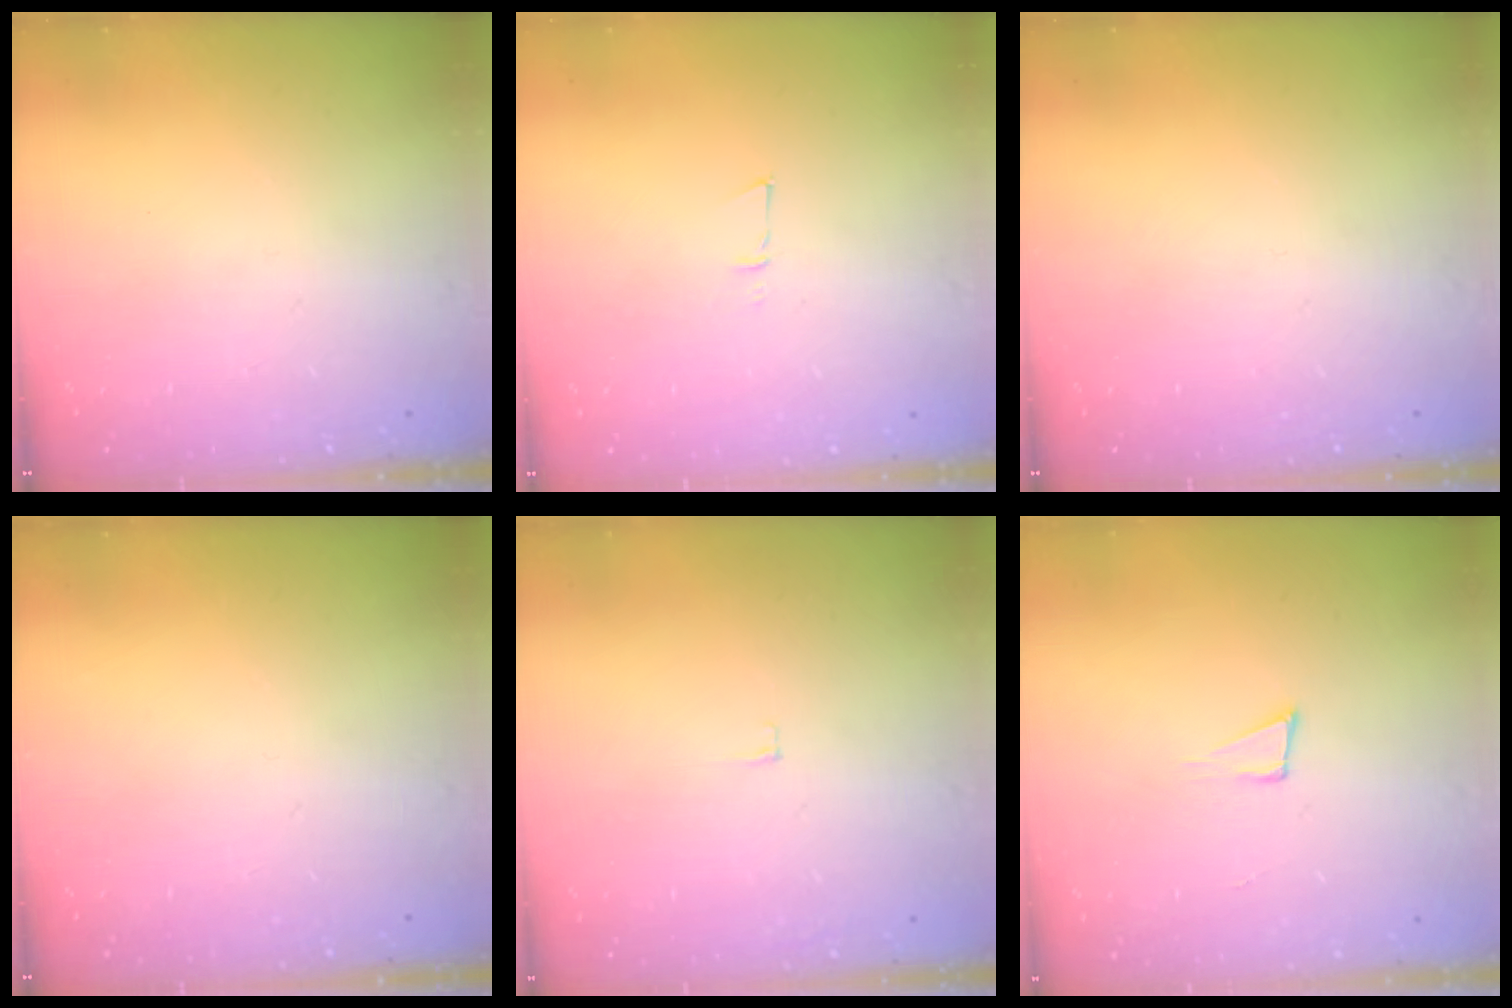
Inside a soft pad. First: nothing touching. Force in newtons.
{"total": 3.9, "press": 3.8, "slide": 0.9}
{"total": 0.0}
{"total": 0.0}
{"total": 3.4, "press": 3.4, "slide": 0.3}
{"total": 4.0, "press": 2.5, "slide": 3.1}